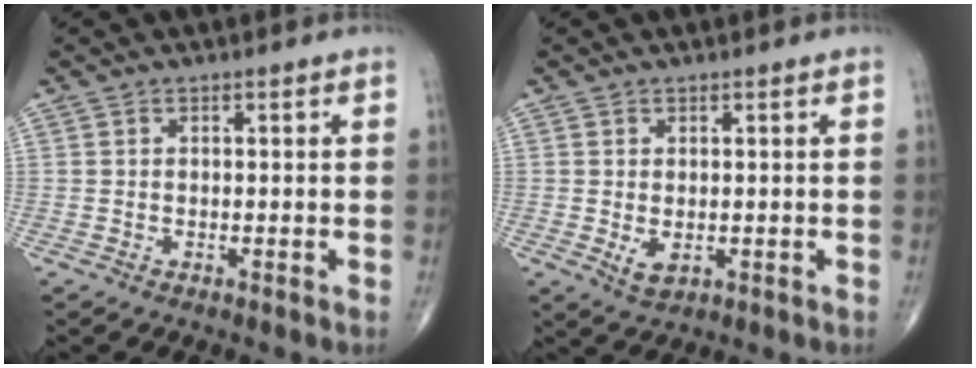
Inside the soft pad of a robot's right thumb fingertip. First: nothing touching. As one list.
[{"total": 2.8, "force": [-0.3, 1.6, 2.2], "torque": [-0.032, -0.006, 0.004]}]